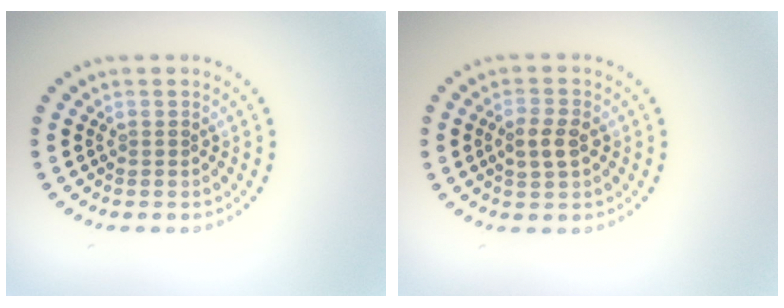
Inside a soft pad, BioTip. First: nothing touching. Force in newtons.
{"total": 2.6, "press": 2.6, "slide": 0.2}